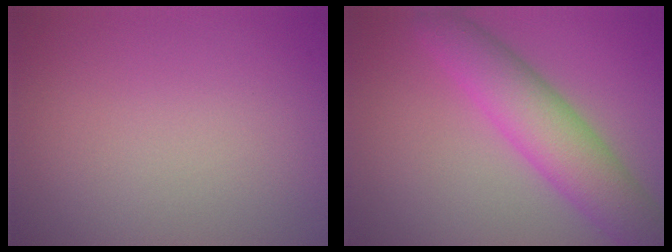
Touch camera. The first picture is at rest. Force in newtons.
{"total": 6.3, "press": 6.3, "slide": 0.1}